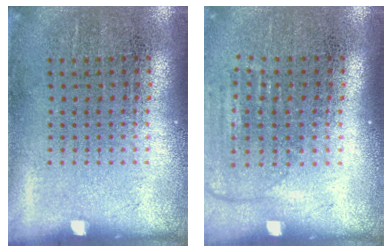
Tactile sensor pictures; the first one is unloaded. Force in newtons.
{"total": 1.3, "press": 1.2, "slide": 0.6}